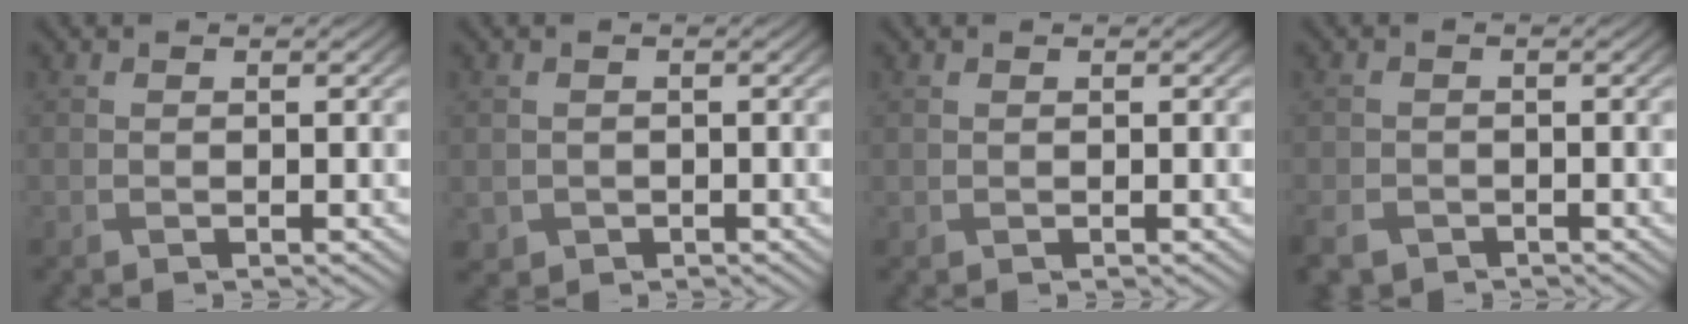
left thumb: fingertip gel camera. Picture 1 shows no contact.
{"total": 1.5, "force": [-0.4, 1.4, 0.2], "torque": [-0.010, -0.010, -0.007]}
{"total": 0.0}
{"total": 3.0, "force": [-2.3, 1.7, 1.1], "torque": [-0.033, -0.011, -0.049]}